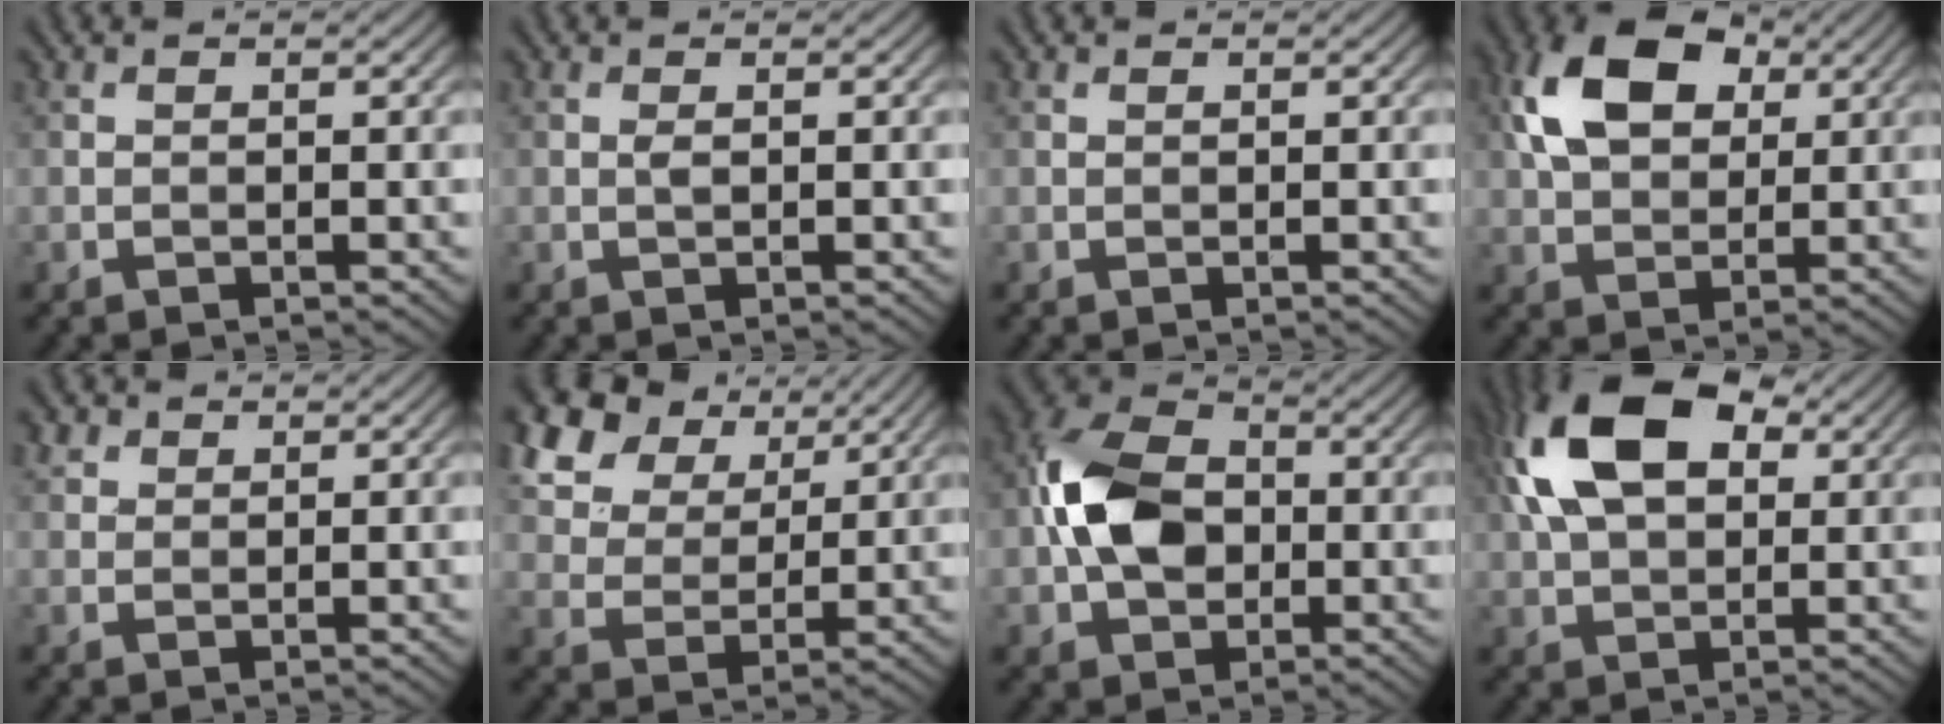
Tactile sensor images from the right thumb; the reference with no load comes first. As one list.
[{"total": 0.8, "force": [0.1, 0.1, 0.7], "torque": [-0.019, 0.002, 0.002]}, {"total": 0.0}, {"total": 11.0, "force": [3.5, 7.2, 7.6], "torque": [-0.170, 0.020, 0.059]}, {"total": 1.9, "force": [1.2, 1.3, 0.6], "torque": [-0.016, 0.006, 0.025]}, {"total": 13.6, "force": [7.9, 8.6, 6.9], "torque": [-0.207, 0.023, 0.166]}, {"total": 10.0, "force": [-0.6, 7.1, 6.9], "torque": [-0.155, 0.013, -0.026]}, {"total": 13.6, "force": [4.3, 8.0, 10.1], "torque": [-0.218, 0.026, 0.071]}]